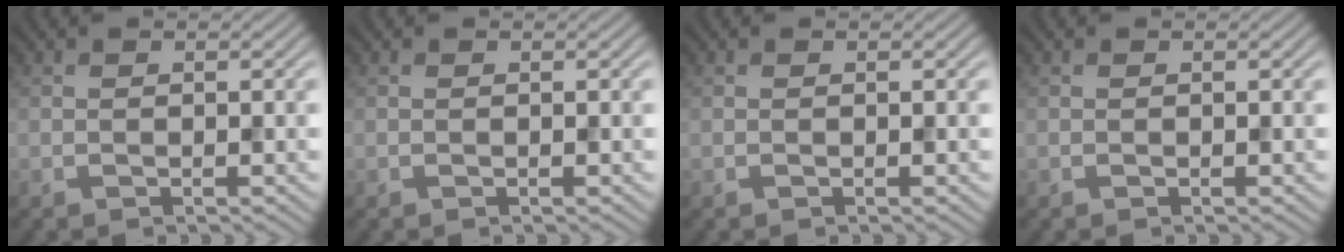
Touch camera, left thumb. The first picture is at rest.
{"total": 0.0}
{"total": 0.0}
{"total": 0.0}